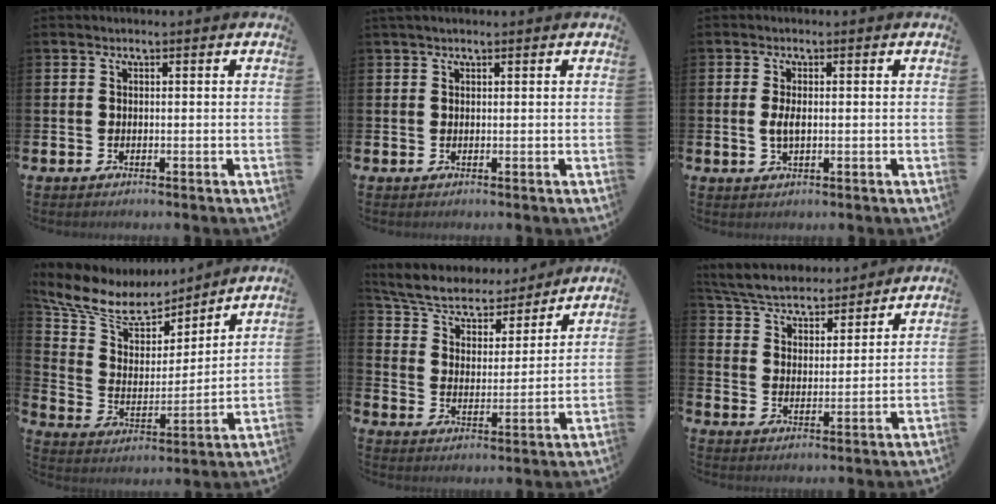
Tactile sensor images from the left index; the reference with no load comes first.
{"total": 1.1, "force": [1.0, 0.2, 0.4], "torque": [-0.005, 0.001, 0.017]}
{"total": 2.3, "force": [0.1, 0.9, 2.1], "torque": [-0.038, 0.002, 0.001]}
{"total": 10.2, "force": [9.0, 3.9, 2.5], "torque": [-0.104, -0.054, 0.162]}
{"total": 7.2, "force": [6.6, 2.3, 1.7], "torque": [-0.071, -0.046, 0.113]}
{"total": 5.8, "force": [5.6, 1.2, 0.9], "torque": [-0.048, -0.041, 0.096]}